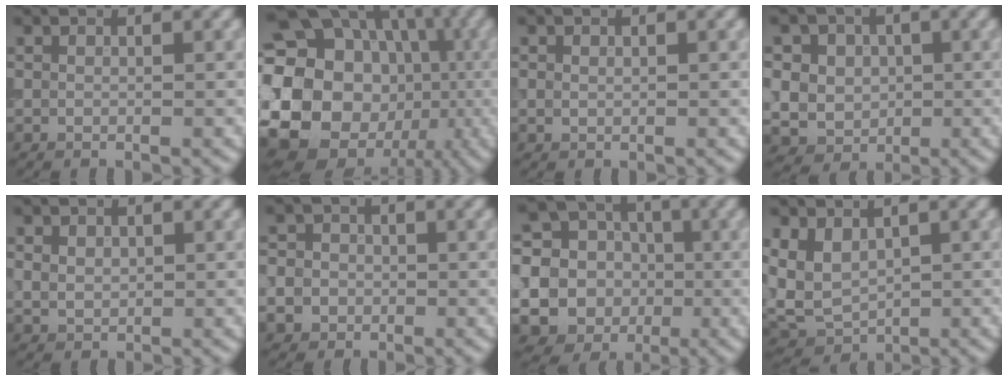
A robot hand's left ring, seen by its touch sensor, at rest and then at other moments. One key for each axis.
{"total": 22.6, "fx": -1.8, "fy": 19.1, "fz": 12.0, "tx": -0.204, "ty": 0.007, "tz": -0.071}
{"total": 0.6, "fx": 0.1, "fy": 0.5, "fz": 0.3, "tx": -0.002, "ty": -0.002, "tz": 0.002}
{"total": 7.7, "fx": 1.7, "fy": 6.8, "fz": 3.3, "tx": -0.066, "ty": 0.031, "tz": 0.011}
{"total": 1.6, "fx": 0.5, "fy": 1.3, "fz": 0.9, "tx": -0.015, "ty": -0.002, "tz": 0.012}
{"total": 6.4, "fx": -2.0, "fy": 5.7, "fz": 2.0, "tx": -0.043, "ty": -0.002, "tz": -0.067}
{"total": 20.2, "fx": -3.1, "fy": 19.2, "fz": 5.4, "tx": -0.156, "ty": 0.002, "tz": -0.089}
{"total": 4.3, "fx": 1.2, "fy": 3.0, "fz": 2.8, "tx": -0.060, "ty": 0.000, "tz": 0.019}